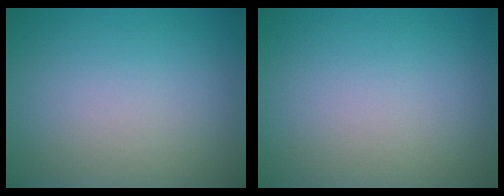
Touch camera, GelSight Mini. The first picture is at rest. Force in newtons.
{"total": 0.0}